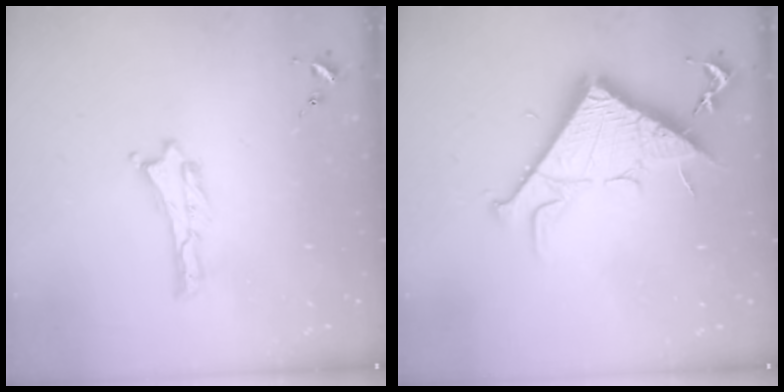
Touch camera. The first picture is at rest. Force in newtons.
{"total": 11.9, "press": 11.9, "slide": 0.2}